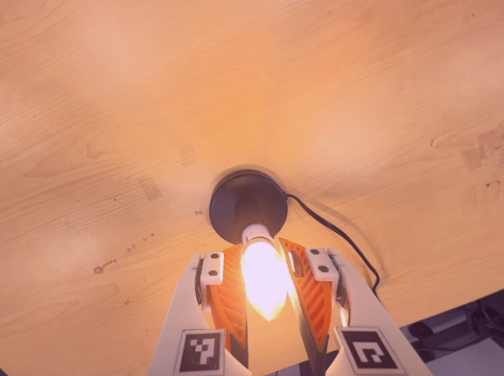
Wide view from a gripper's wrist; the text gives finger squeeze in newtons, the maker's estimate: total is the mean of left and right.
{"total": 15.3, "left": 14.6, "right": 16.1}